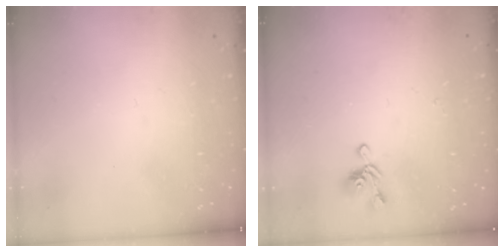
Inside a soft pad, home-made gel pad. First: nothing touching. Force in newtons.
{"total": 3.3, "press": 3.3, "slide": 0.3}